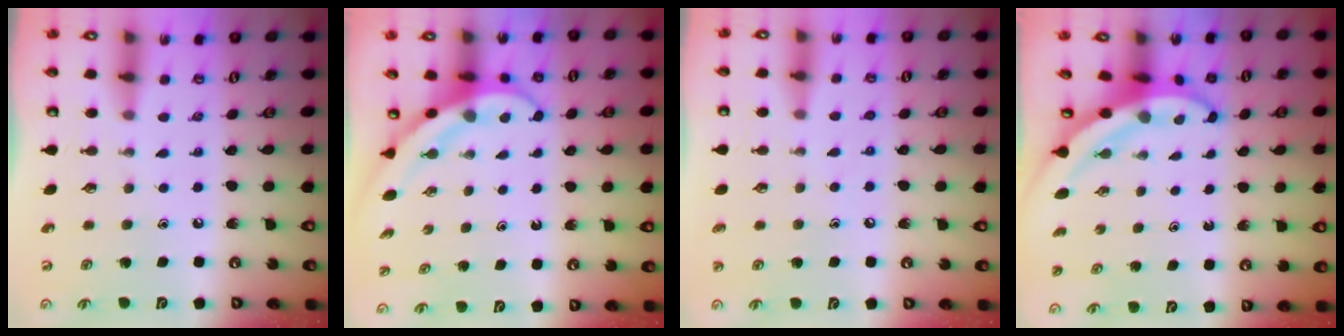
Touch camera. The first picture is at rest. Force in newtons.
{"total": 4.0, "press": 4.0, "slide": 0.4}
{"total": 5.2, "press": 5.1, "slide": 0.6}
{"total": 3.9, "press": 3.9, "slide": 0.5}